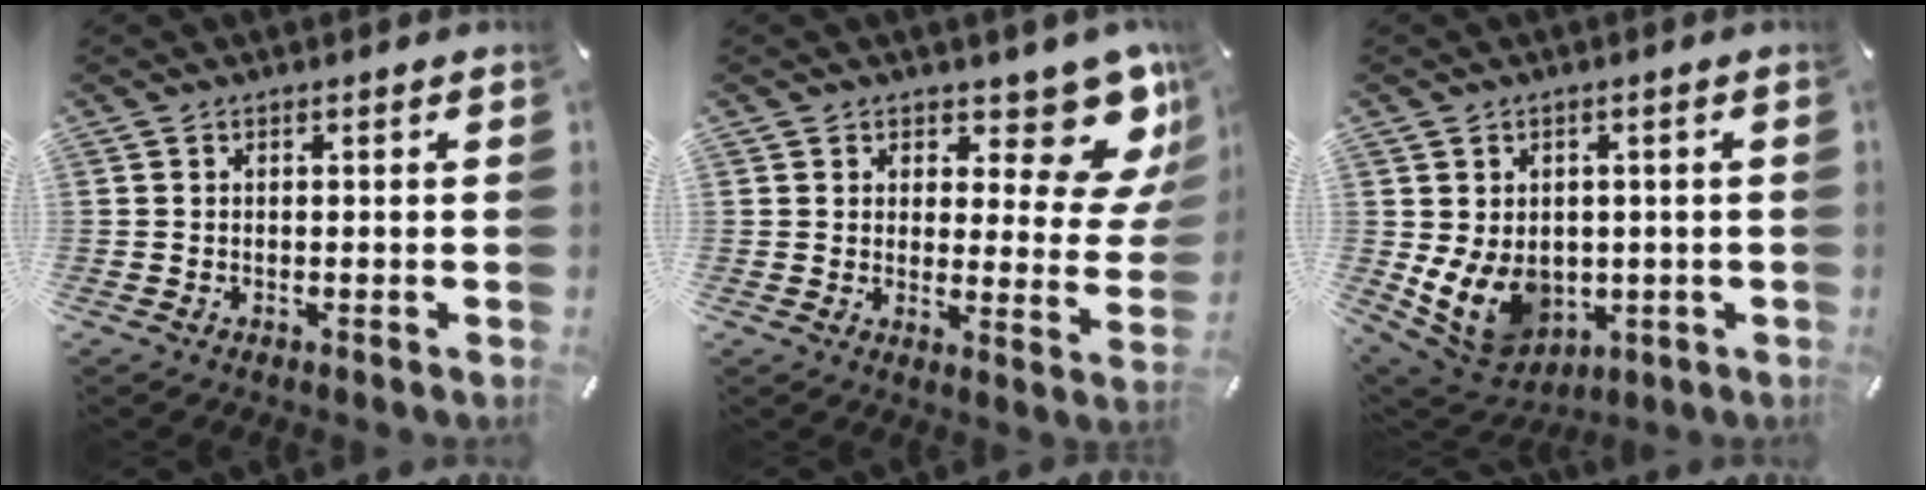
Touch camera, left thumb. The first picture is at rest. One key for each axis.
{"total": 13.3, "fx": 9.5, "fy": 5.6, "fz": 7.4, "tx": -0.082, "ty": -0.079, "tz": 0.160}
{"total": 10.1, "fx": -0.8, "fy": 8.7, "fz": 5.1, "tx": -0.111, "ty": -0.013, "tz": -0.010}